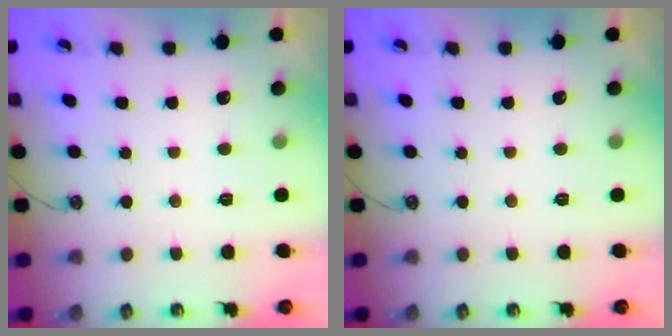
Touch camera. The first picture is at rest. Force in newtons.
{"total": 0.0}